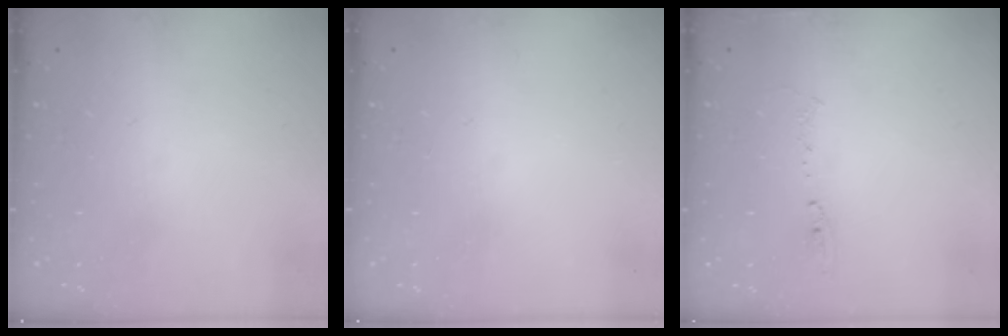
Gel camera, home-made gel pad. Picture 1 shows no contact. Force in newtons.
{"total": 0.0}
{"total": 8.3, "press": 8.3, "slide": 0.9}